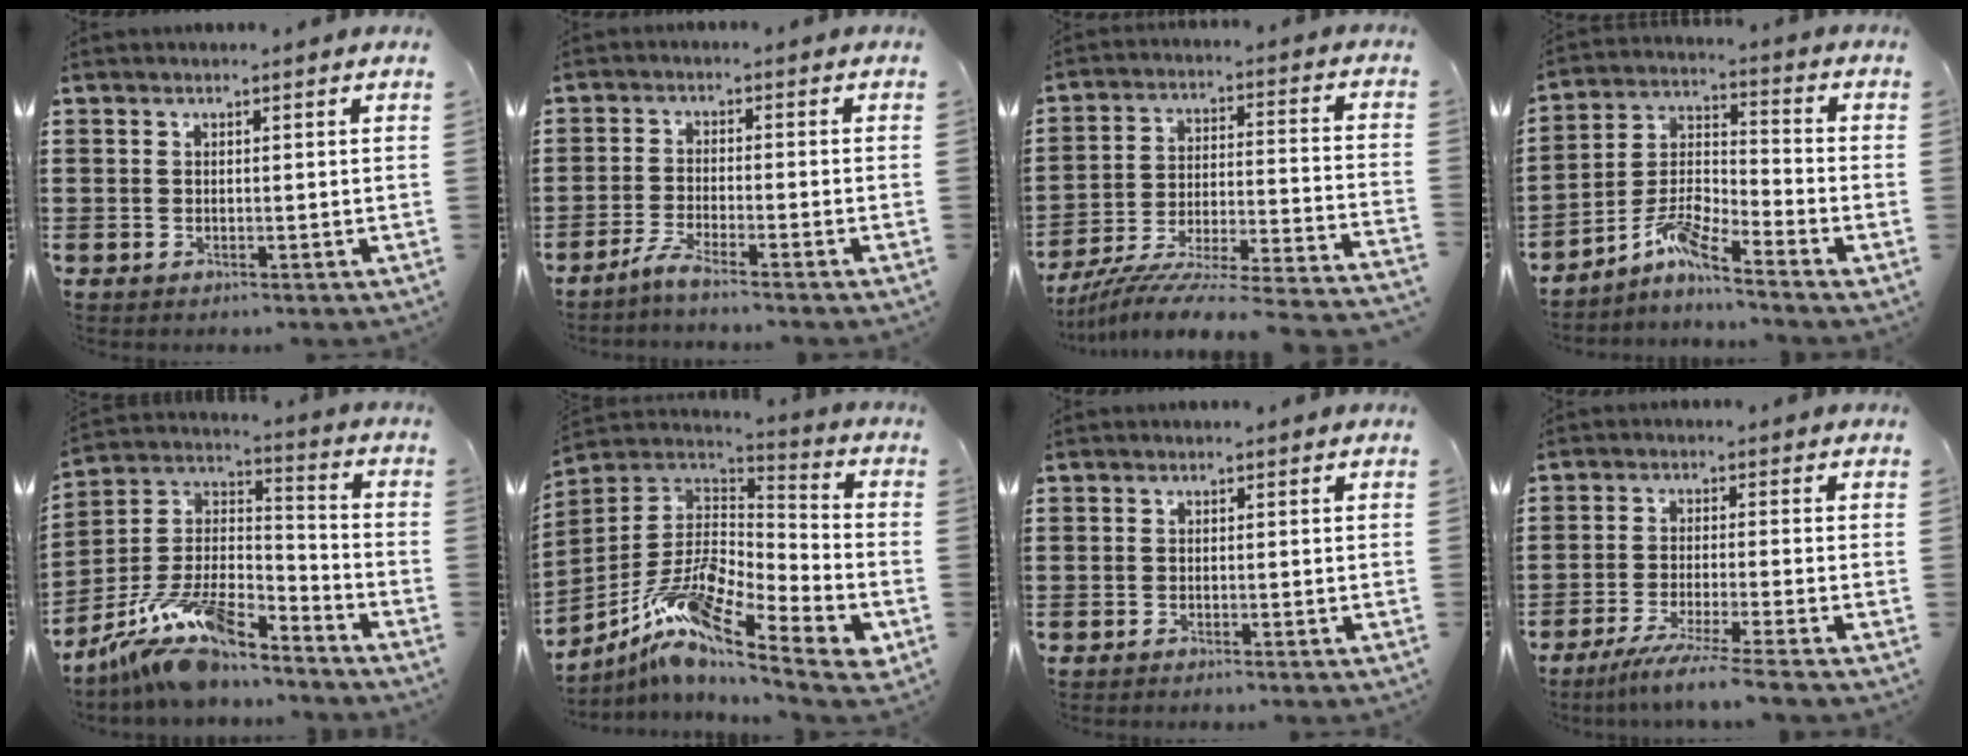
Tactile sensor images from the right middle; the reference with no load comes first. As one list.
[{"total": 3.3, "force": [-2.8, -0.2, 1.8], "torque": [-0.037, -0.003, -0.055]}, {"total": 6.5, "force": [-5.8, -0.7, 2.8], "torque": [-0.052, -0.022, -0.121]}, {"total": 7.0, "force": [-5.6, 1.0, 4.0], "torque": [-0.103, -0.014, -0.113]}, {"total": 12.7, "force": [-10.1, 3.3, 7.0], "torque": [-0.146, 0.017, -0.198]}, {"total": 11.9, "force": [-7.5, 3.9, 8.4], "torque": [-0.182, -0.006, -0.151]}, {"total": 0.6, "force": [-0.6, -0.1, 0.2], "torque": [-0.004, -0.002, -0.012]}, {"total": 5.0, "force": [-4.2, -0.6, 2.7], "torque": [-0.056, -0.021, -0.081]}]